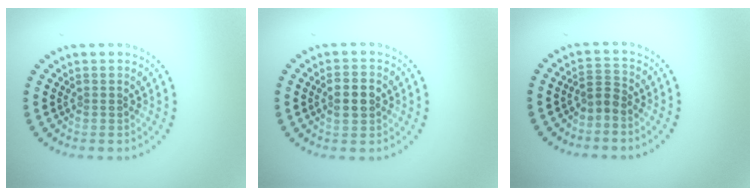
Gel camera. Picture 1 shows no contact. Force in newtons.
{"total": 2.3, "press": 2.2, "slide": 0.2}
{"total": 1.6, "press": 1.1, "slide": 1.2}